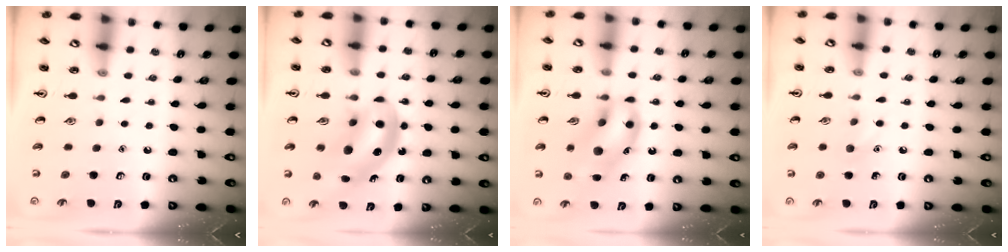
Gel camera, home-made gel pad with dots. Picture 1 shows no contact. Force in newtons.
{"total": 11.3, "press": 10.7, "slide": 3.5}
{"total": 14.7, "press": 14.6, "slide": 2.0}
{"total": 6.2, "press": 6.0, "slide": 1.7}